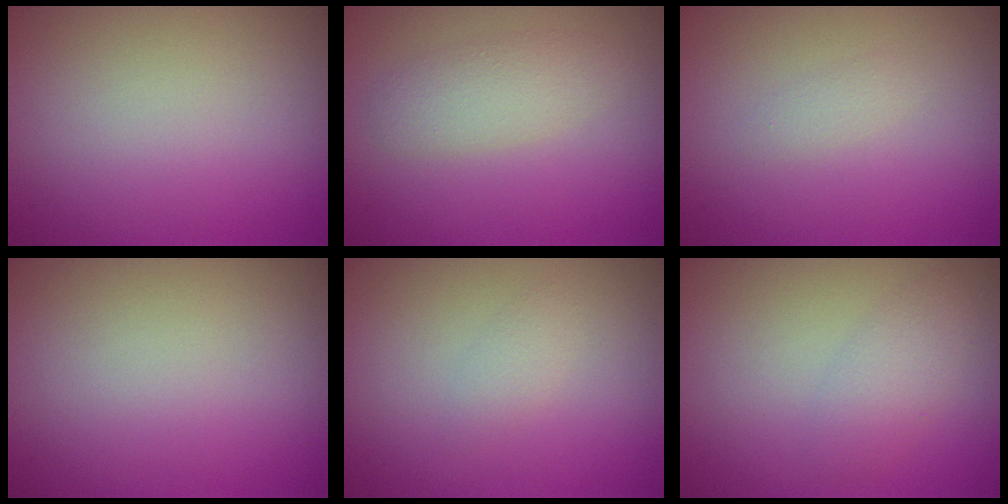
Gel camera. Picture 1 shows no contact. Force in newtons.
{"total": 2.3, "press": 2.3, "slide": 0.1}
{"total": 0.7, "press": 0.7, "slide": 0.0}
{"total": 0.0}
{"total": 1.0, "press": 1.0, "slide": 0.0}
{"total": 2.1, "press": 2.1, "slide": 0.1}